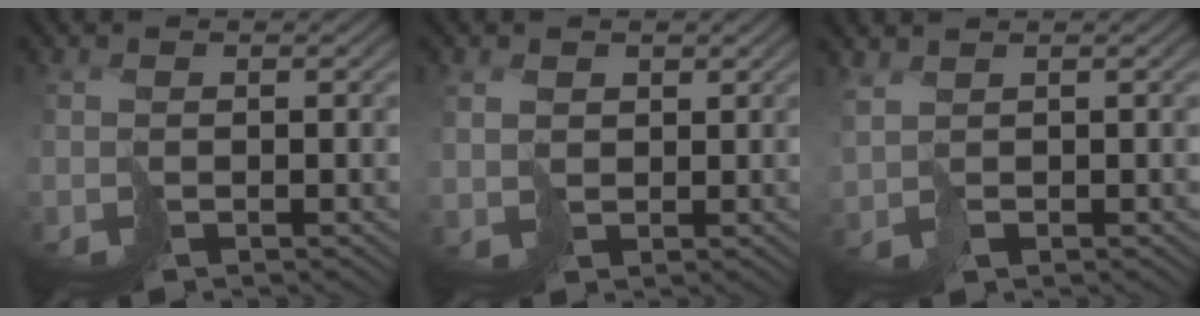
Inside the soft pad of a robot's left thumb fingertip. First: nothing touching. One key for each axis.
{"total": 2.4, "fx": 1.7, "fy": 1.7, "fz": 0.0, "tx": -0.010, "ty": 0.000, "tz": 0.034}
{"total": 1.8, "fx": 1.7, "fy": 0.6, "fz": 0.3, "tx": -0.016, "ty": 0.001, "tz": 0.042}